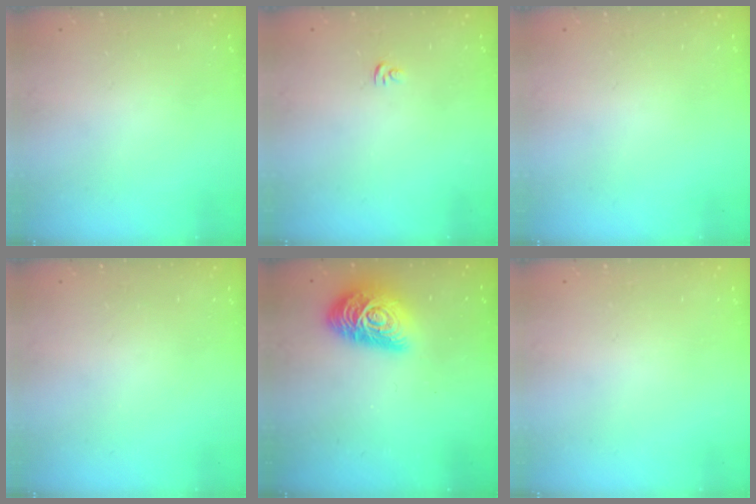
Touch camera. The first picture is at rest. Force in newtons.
{"total": 4.1, "press": 4.1, "slide": 0.4}
{"total": 0.0}
{"total": 0.0}
{"total": 16.4, "press": 16.4, "slide": 0.8}
{"total": 0.0}